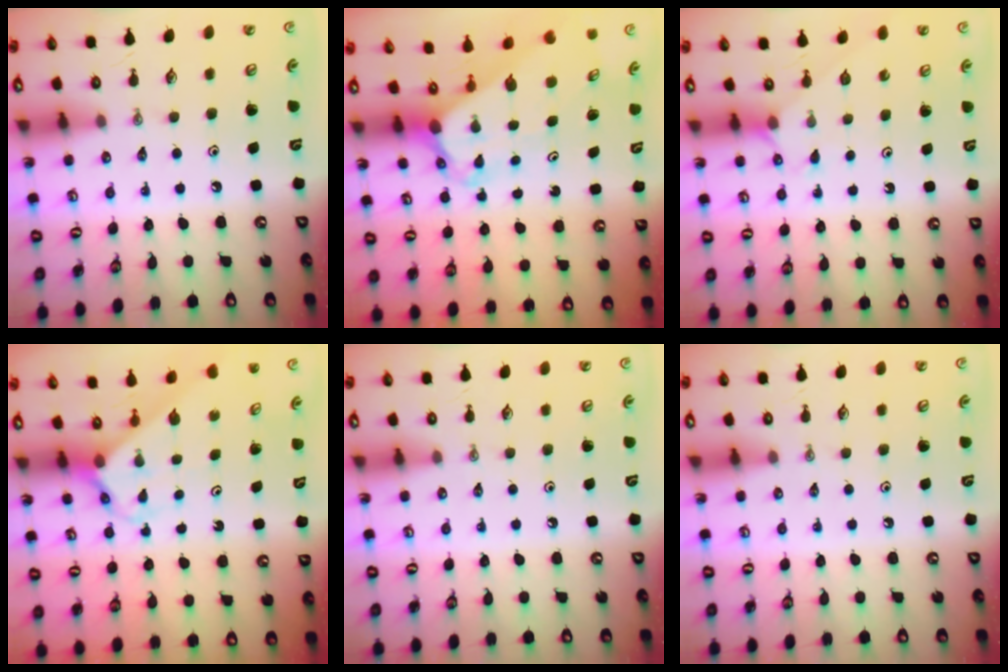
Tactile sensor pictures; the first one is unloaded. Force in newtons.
{"total": 3.5, "press": 3.5, "slide": 0.3}
{"total": 4.6, "press": 4.5, "slide": 0.6}
{"total": 2.6, "press": 2.6, "slide": 0.1}
{"total": 0.0}
{"total": 0.0}